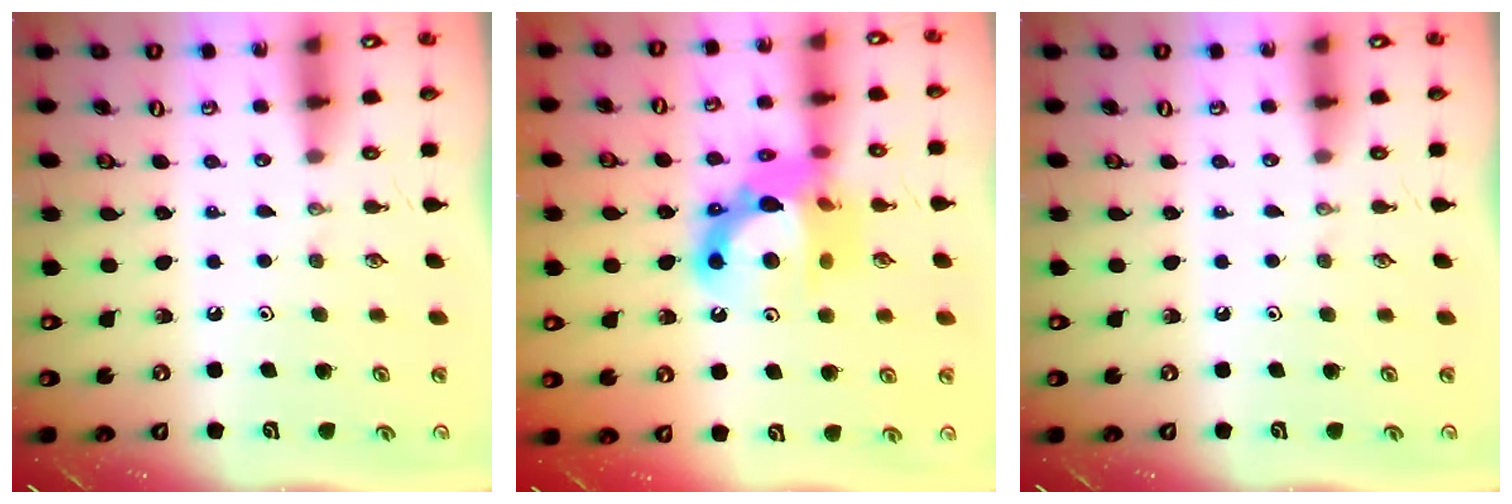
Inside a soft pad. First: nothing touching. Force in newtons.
{"total": 16.8, "press": 16.7, "slide": 1.7}
{"total": 0.0}